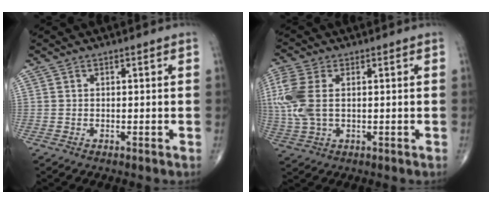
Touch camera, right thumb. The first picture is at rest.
{"total": 9.8, "force": [1.2, 5.7, 7.9], "torque": [-0.220, 0.011, 0.026]}